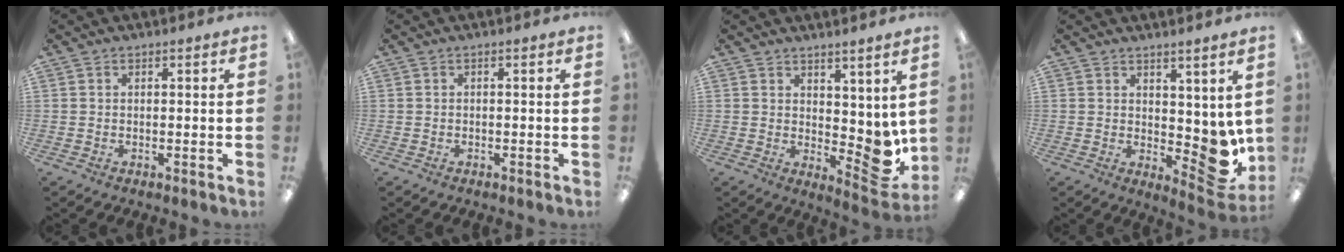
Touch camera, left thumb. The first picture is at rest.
{"total": 0.0}
{"total": 6.1, "force": [1.1, 4.2, 4.3], "torque": [-0.037, -0.036, 0.031]}
{"total": 7.5, "force": [0.7, 4.8, 5.7], "torque": [-0.046, -0.028, 0.025]}